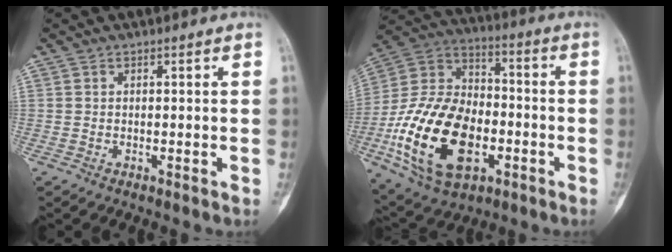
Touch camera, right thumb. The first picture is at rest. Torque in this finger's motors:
{"motor_torque": [0.41, 1.21, 2.33, -0.44, 0.40]}